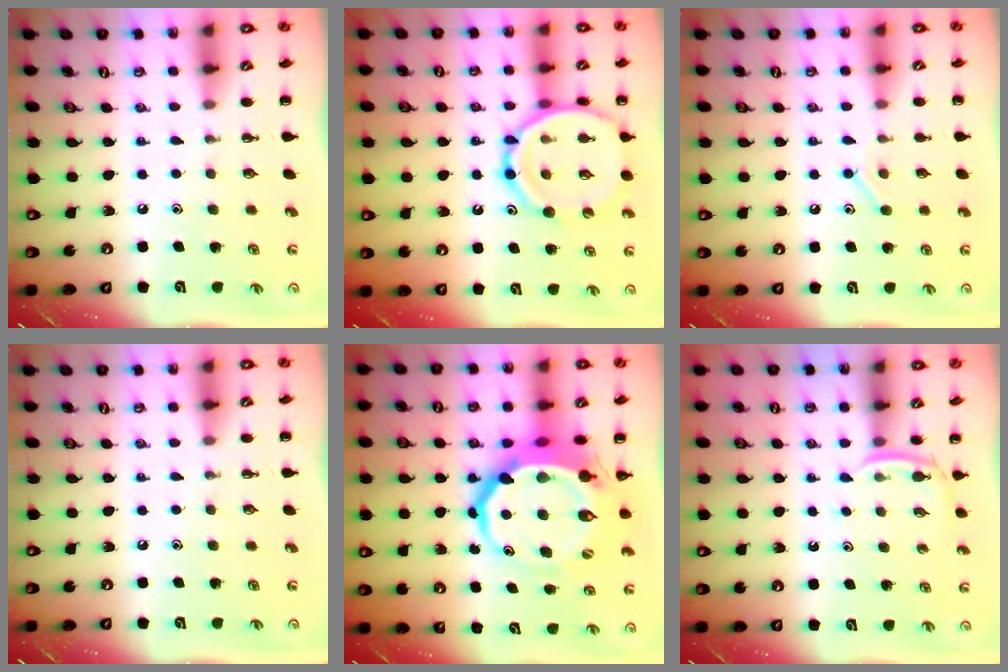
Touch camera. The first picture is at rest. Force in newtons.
{"total": 17.6, "press": 17.3, "slide": 3.0}
{"total": 8.0, "press": 7.8, "slide": 1.7}
{"total": 0.0}
{"total": 13.9, "press": 13.5, "slide": 3.3}
{"total": 3.9, "press": 3.6, "slide": 1.2}